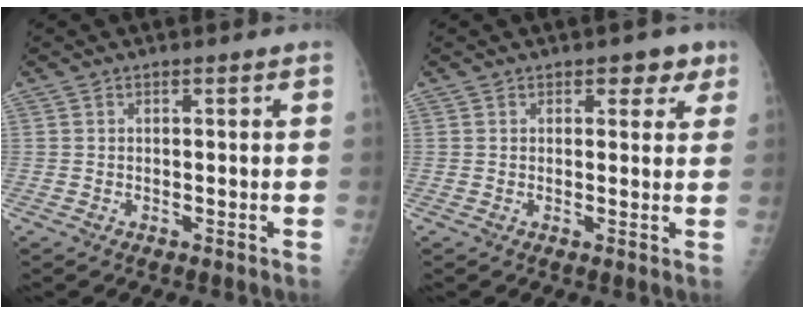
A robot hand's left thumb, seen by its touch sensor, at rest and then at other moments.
{"total": 3.5, "force": [2.0, 2.2, 1.9], "torque": [0.008, -0.005, 0.019]}